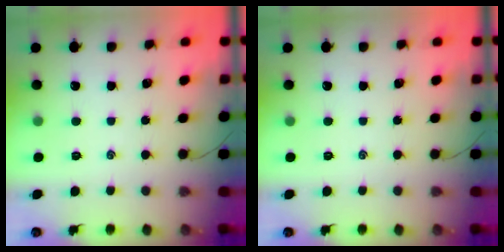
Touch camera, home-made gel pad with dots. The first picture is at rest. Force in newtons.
{"total": 0.0}